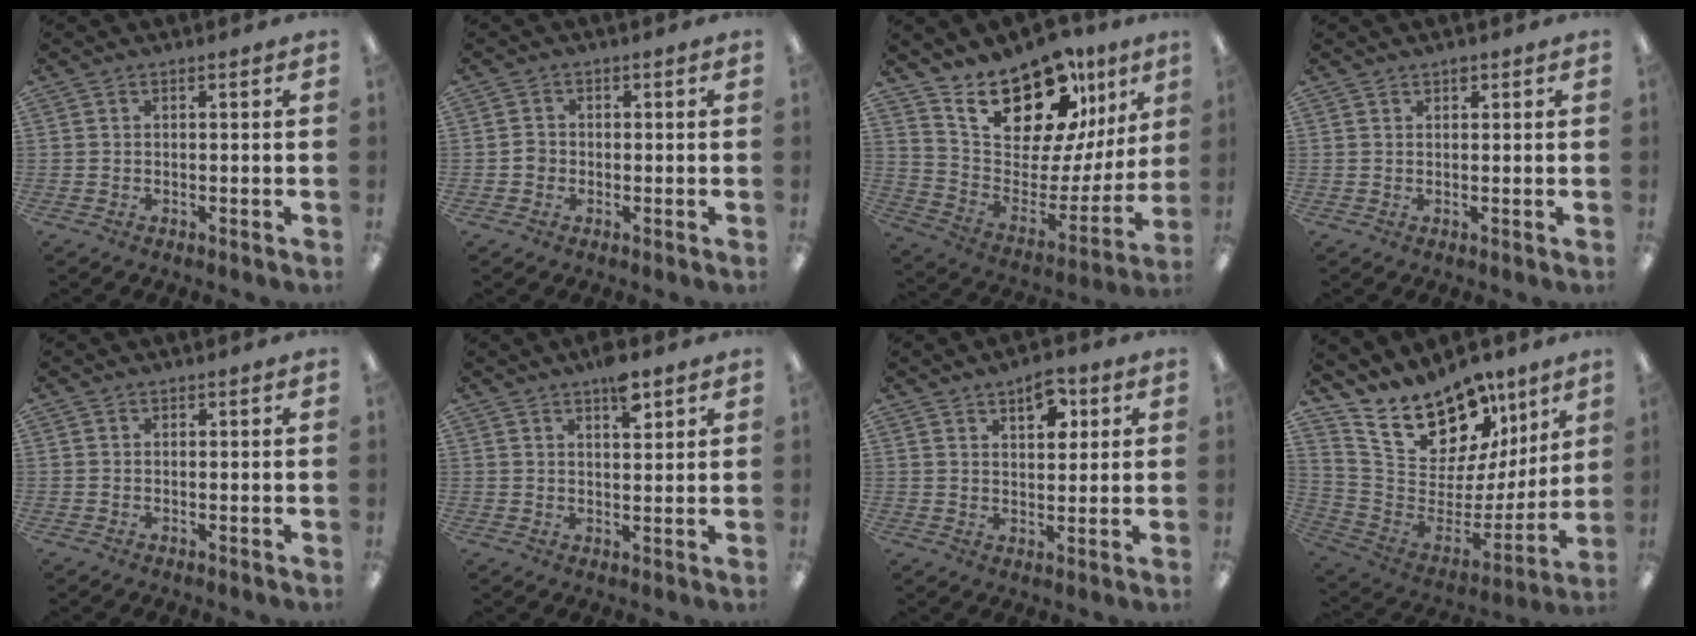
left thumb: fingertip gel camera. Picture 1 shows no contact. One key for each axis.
{"total": 2.0, "fx": -0.5, "fy": 1.8, "fz": 0.7, "tx": -0.012, "ty": 0.006, "tz": -0.011}
{"total": 22.5, "fx": 17.8, "fy": 9.0, "fz": 10.3, "tx": -0.170, "ty": -0.124, "tz": 0.312}
{"total": 1.1, "fx": 1.0, "fy": 0.5, "fz": 0.3, "tx": 0.002, "ty": -0.002, "tz": 0.016}
{"total": 0.0}
{"total": 5.9, "fx": 4.1, "fy": 2.3, "fz": 3.7, "tx": -0.041, "ty": -0.023, "tz": 0.064}
{"total": 6.9, "fx": 4.3, "fy": 3.7, "fz": 4.0, "tx": -0.032, "ty": -0.025, "tz": 0.067}
{"total": 19.0, "fx": 15.5, "fy": 8.8, "fz": 6.7, "tx": -0.115, "ty": -0.136, "tz": 0.280}